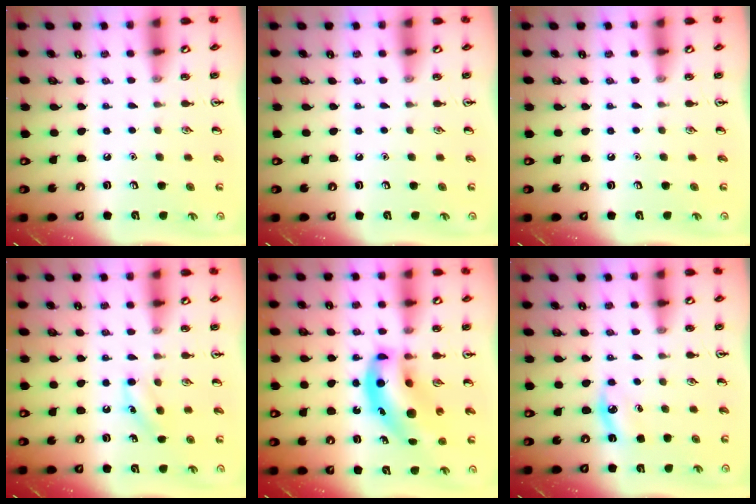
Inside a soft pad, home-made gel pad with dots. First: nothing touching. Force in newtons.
{"total": 0.0}
{"total": 0.0}
{"total": 6.2, "press": 6.0, "slide": 1.7}
{"total": 13.7, "press": 13.1, "slide": 4.0}
{"total": 4.9, "press": 4.7, "slide": 1.6}